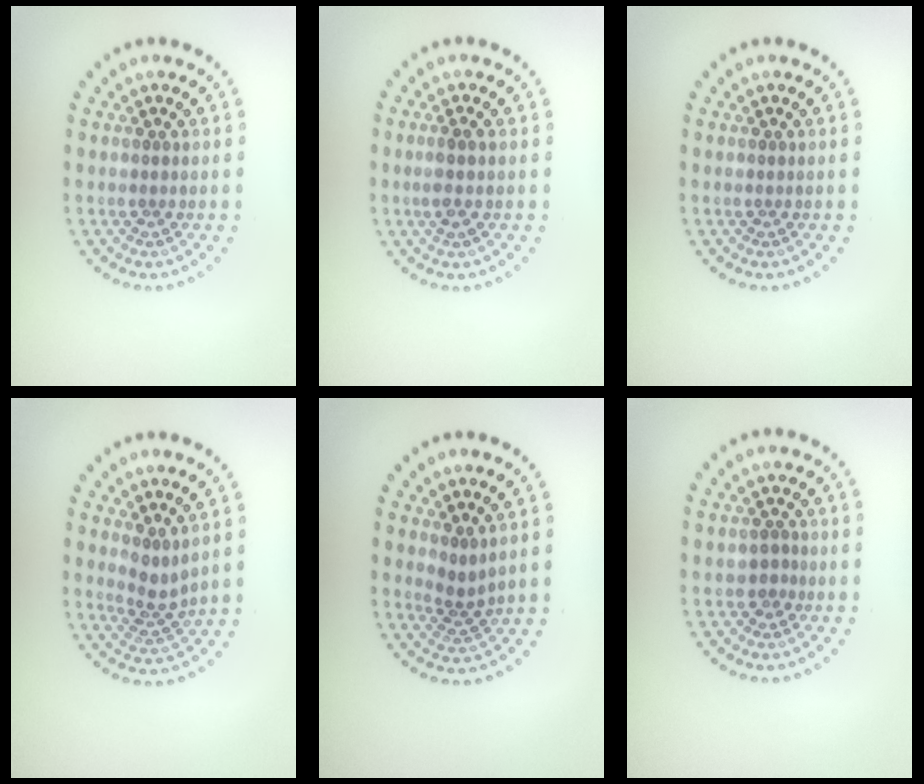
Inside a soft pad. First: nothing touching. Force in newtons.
{"total": 1.5, "press": 1.3, "slide": 0.7}
{"total": 0.0}
{"total": 2.3, "press": 1.7, "slide": 1.5}
{"total": 2.0, "press": 1.4, "slide": 1.4}
{"total": 0.7, "press": 0.4, "slide": 0.5}